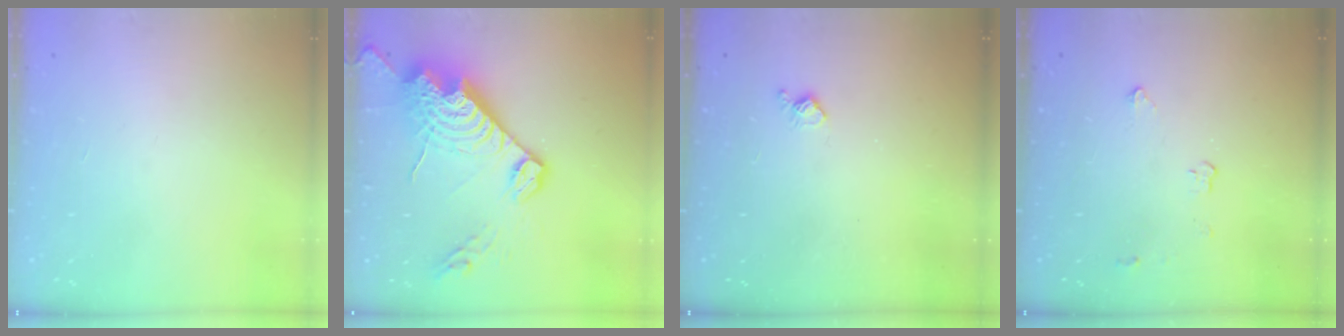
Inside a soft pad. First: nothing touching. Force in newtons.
{"total": 21.7, "press": 21.6, "slide": 1.8}
{"total": 3.9, "press": 3.8, "slide": 0.5}
{"total": 2.8, "press": 2.8, "slide": 0.5}